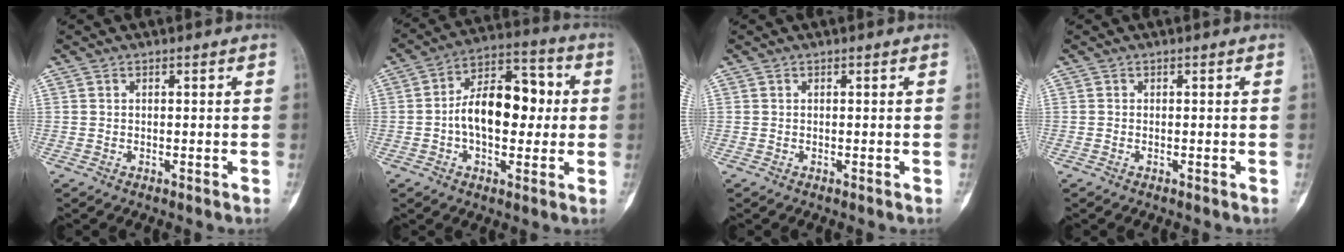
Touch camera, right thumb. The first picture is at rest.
{"total": 14.7, "force": [-0.1, 8.6, 11.9], "torque": [-0.160, 0.035, -0.010]}
{"total": 0.0}
{"total": 0.0}